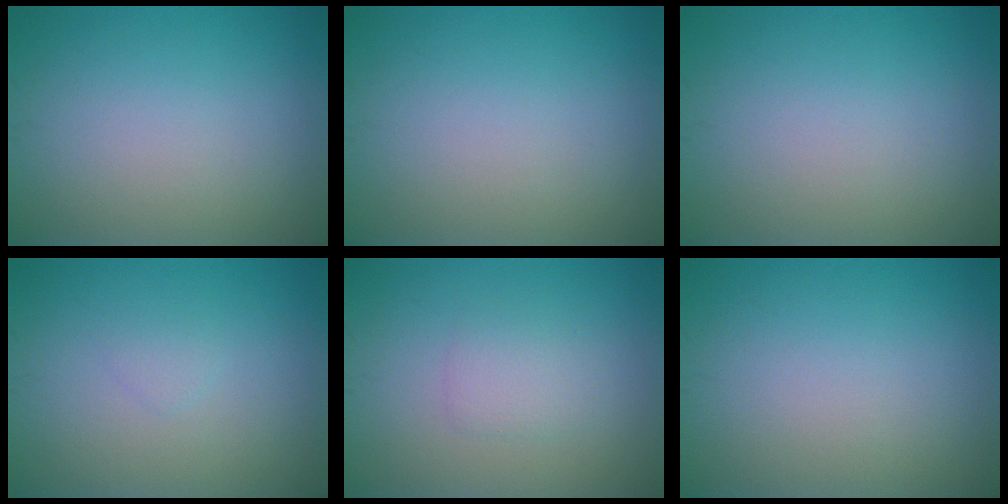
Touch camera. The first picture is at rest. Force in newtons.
{"total": 0.0}
{"total": 0.0}
{"total": 0.6, "press": 0.6, "slide": 0.0}
{"total": 1.6, "press": 1.6, "slide": 0.1}
{"total": 0.0}